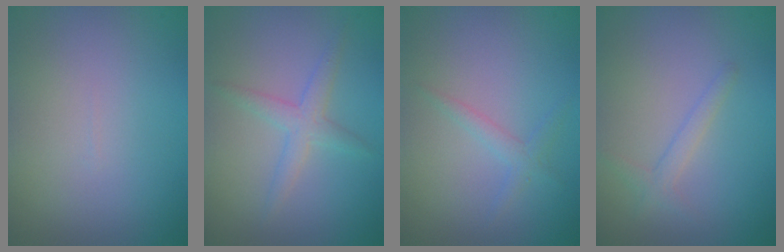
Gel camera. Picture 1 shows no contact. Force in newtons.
{"total": 2.2, "press": 2.2, "slide": 0.1}
{"total": 1.4, "press": 1.4, "slide": 0.0}
{"total": 1.4, "press": 1.4, "slide": 0.1}